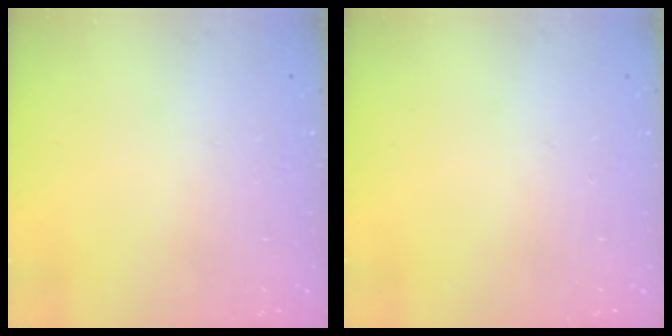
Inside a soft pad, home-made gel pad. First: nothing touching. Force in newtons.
{"total": 0.0}